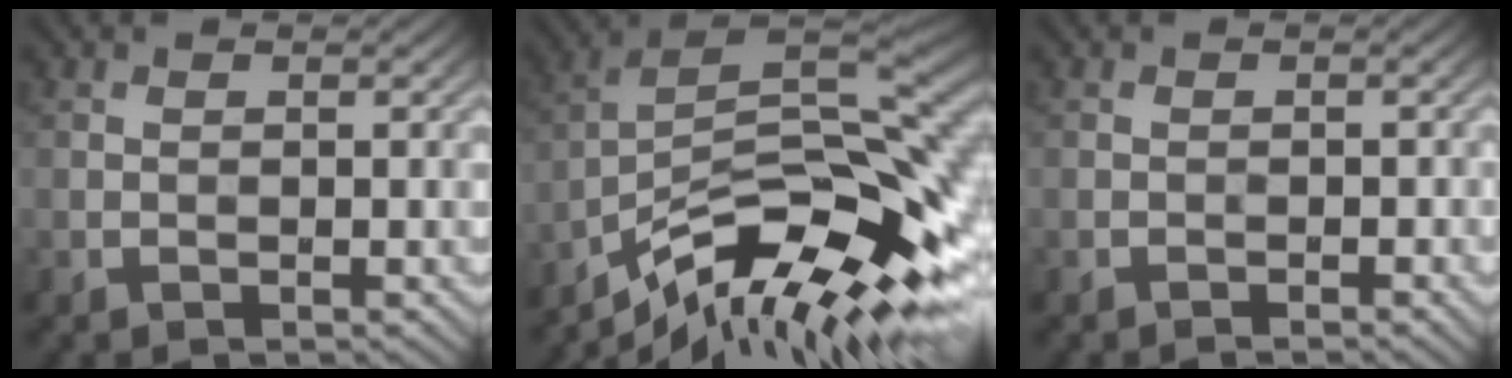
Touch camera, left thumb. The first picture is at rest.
{"total": 15.7, "force": [-7.7, 5.0, 12.7], "torque": [-0.222, 0.003, -0.138]}
{"total": 0.8, "force": [-0.6, 0.1, 0.4], "torque": [-0.005, 0.001, -0.011]}